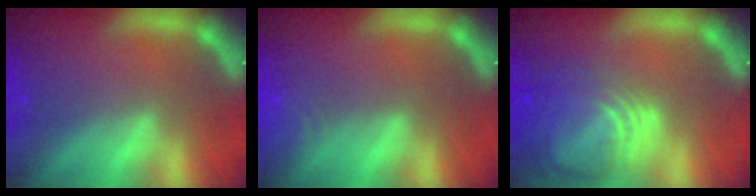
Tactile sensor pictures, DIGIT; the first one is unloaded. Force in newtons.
{"total": 2.4}
{"total": 9.5}